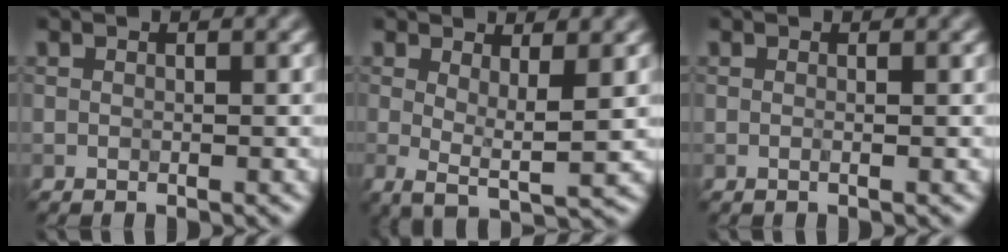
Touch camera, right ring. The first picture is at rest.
{"total": 3.6, "force": [0.8, 1.0, 3.3], "torque": [-0.055, -0.012, 0.012]}
{"total": 0.6, "force": [-0.1, 0.2, 0.6], "torque": [-0.008, -0.005, -0.005]}